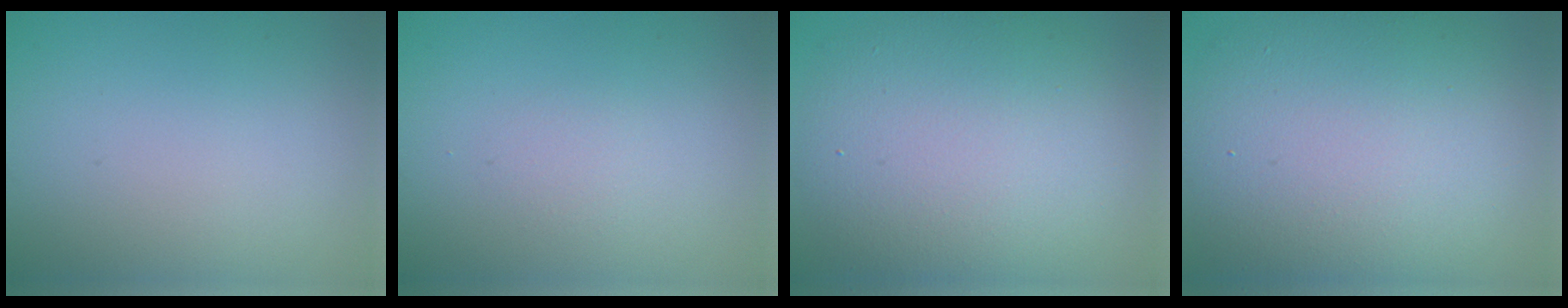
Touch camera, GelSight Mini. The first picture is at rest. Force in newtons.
{"total": 0.8, "press": 0.8, "slide": 0.1}
{"total": 10.5, "press": 10.5, "slide": 0.3}
{"total": 12.6, "press": 12.6, "slide": 0.2}